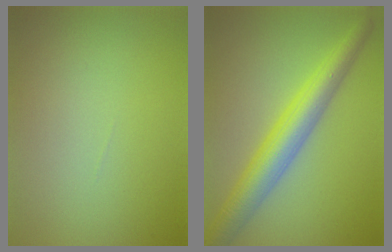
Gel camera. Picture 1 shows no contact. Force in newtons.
{"total": 5.8, "press": 5.8, "slide": 0.0}